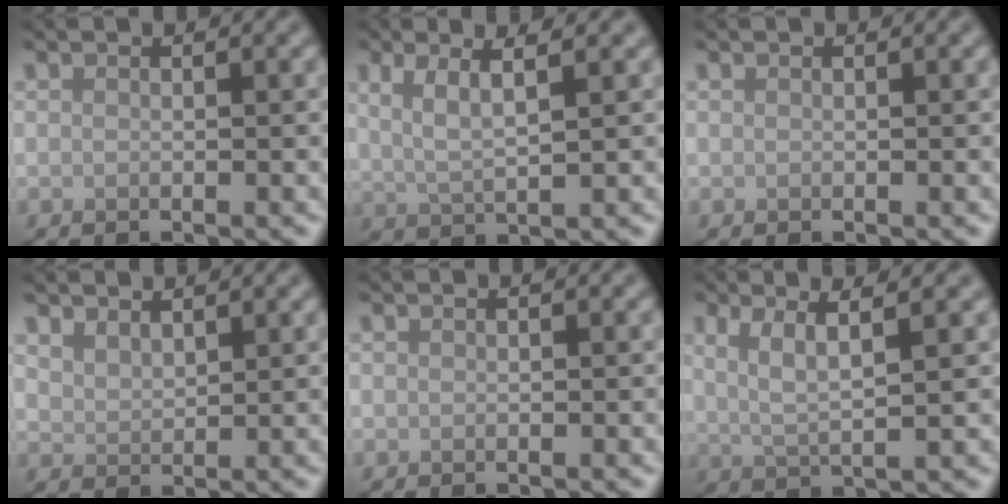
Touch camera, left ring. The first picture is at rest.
{"total": 3.7, "force": [1.5, 0.8, 3.3], "torque": [-0.062, 0.000, 0.030]}
{"total": 0.0}
{"total": 2.0, "force": [1.9, 0.6, 0.5], "torque": [-0.012, 0.003, 0.040]}
{"total": 0.0}
{"total": 4.2, "force": [1.6, 0.9, 3.8], "torque": [-0.070, 0.001, 0.032]}